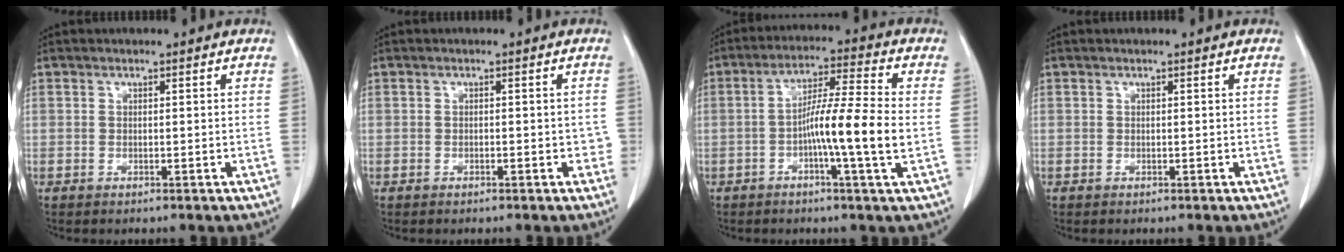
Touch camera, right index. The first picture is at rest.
{"total": 2.2, "force": [-0.6, 1.1, 1.8], "torque": [-0.014, 0.005, -0.006]}
{"total": 10.3, "force": [-1.8, -0.7, 10.1], "torque": [-0.177, 0.001, -0.039]}
{"total": 0.0}